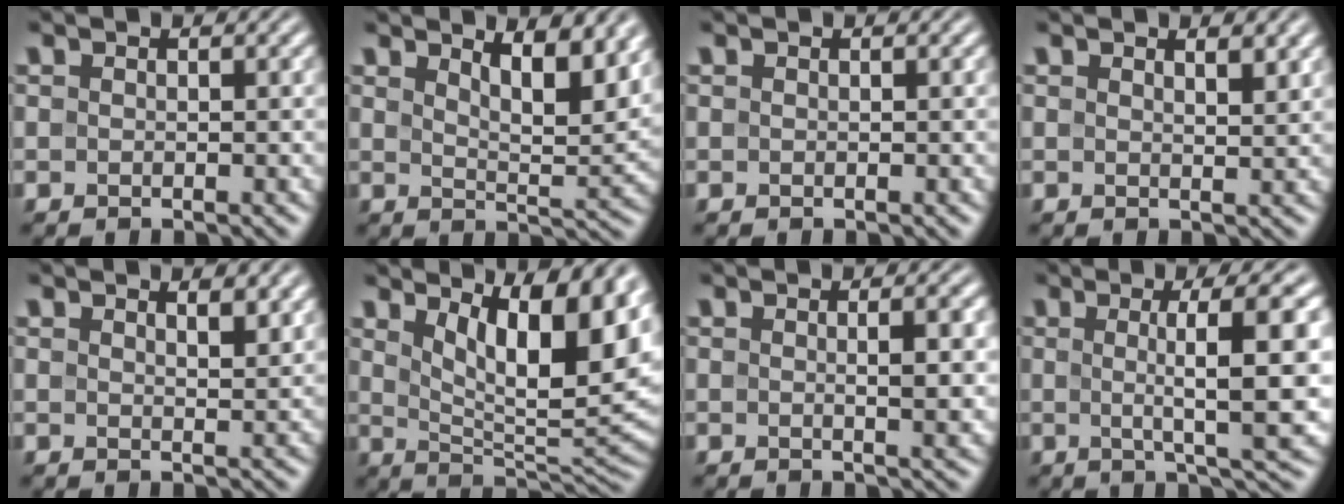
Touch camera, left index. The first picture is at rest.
{"total": 5.9, "force": [3.7, 1.8, 4.2], "torque": [-0.060, -0.004, 0.058]}
{"total": 0.0}
{"total": 1.7, "force": [1.3, 0.4, 1.0], "torque": [-0.013, 0.000, 0.021]}
{"total": 2.1, "force": [1.5, 0.5, 1.3], "torque": [-0.015, -0.001, 0.025]}
{"total": 11.4, "force": [5.1, 3.7, 9.6], "torque": [-0.124, -0.005, 0.079]}
{"total": 2.9, "force": [0.3, 0.6, 2.8], "torque": [-0.037, 0.003, 0.002]}
{"total": 8.6, "force": [0.8, 1.7, 8.4], "torque": [-0.111, 0.009, 0.010]}